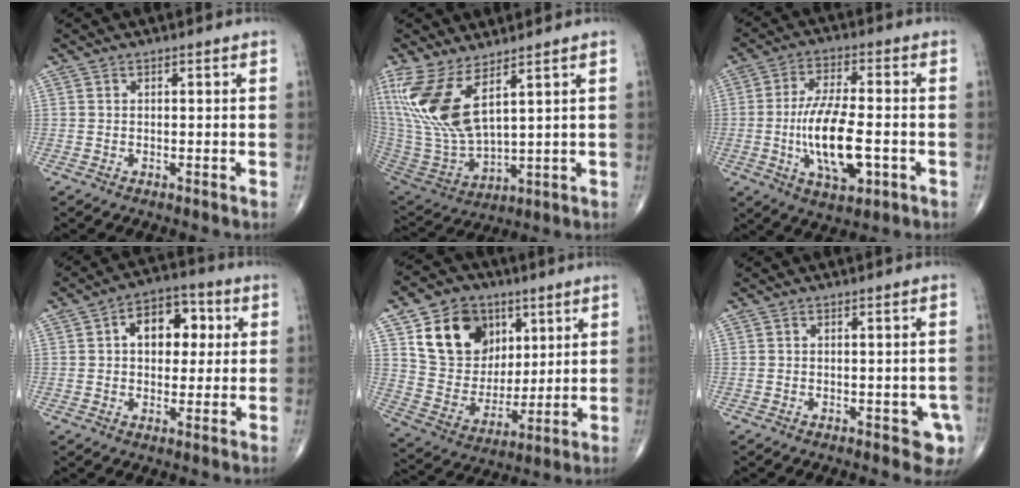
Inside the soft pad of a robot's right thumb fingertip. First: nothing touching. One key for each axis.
{"total": 16.5, "fx": 7.9, "fy": 6.2, "fz": 13.0, "tx": -0.287, "ty": -0.046, "tz": 0.177}
{"total": 14.2, "fx": -2.8, "fy": 5.8, "fz": 12.6, "tx": -0.224, "ty": 0.002, "tz": -0.042}
{"total": 10.8, "fx": 2.3, "fy": 7.1, "fz": 7.8, "tx": -0.074, "ty": 0.017, "tz": 0.028}
{"total": 17.7, "fx": 7.5, "fy": 13.6, "fz": 8.5, "tx": -0.111, "ty": -0.024, "tz": 0.143}
{"total": 4.3, "fx": -1.7, "fy": 2.1, "fz": 3.3, "tx": -0.015, "ty": 0.000, "tz": -0.021}